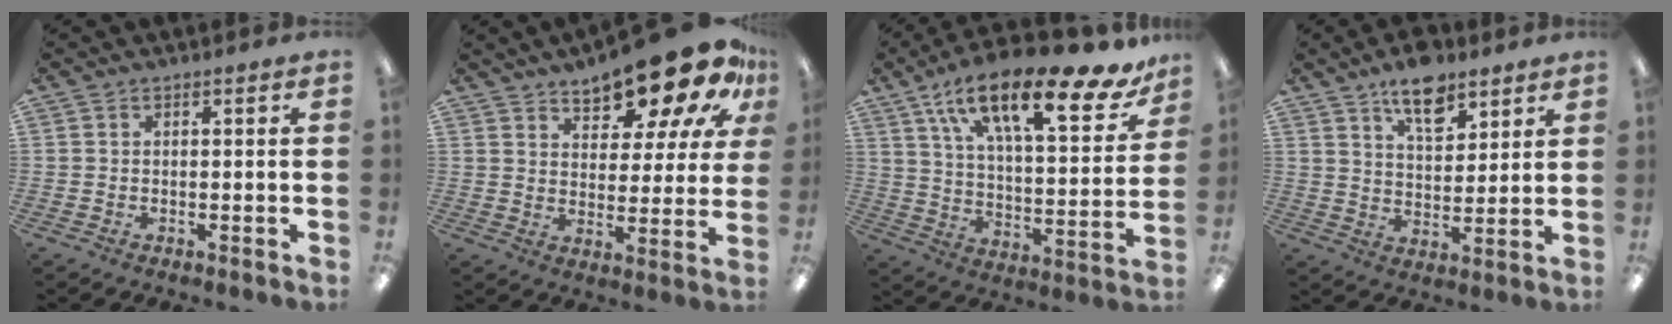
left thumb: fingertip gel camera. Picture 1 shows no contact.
{"total": 18.6, "force": [14.1, 6.5, 10.2], "torque": [-0.157, -0.087, 0.237]}
{"total": 23.8, "force": [15.5, 8.0, 16.2], "torque": [-0.251, -0.085, 0.252]}
{"total": 11.0, "force": [7.8, 5.3, 5.7], "torque": [-0.076, -0.040, 0.134]}